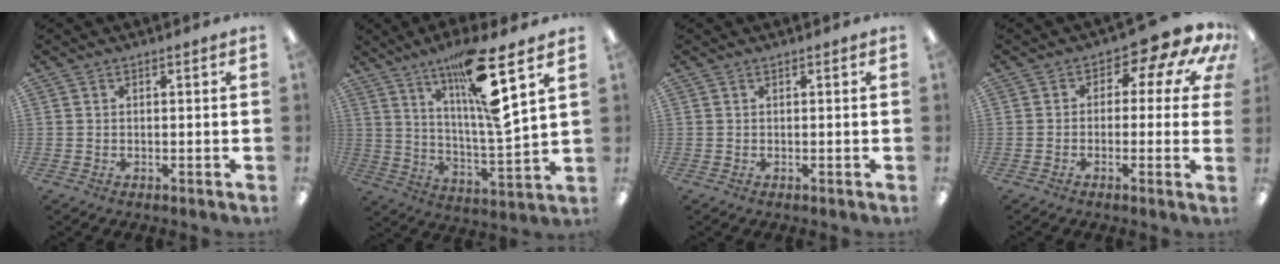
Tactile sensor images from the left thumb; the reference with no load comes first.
{"total": 18.2, "force": [11.5, 2.3, 13.9], "torque": [-0.237, -0.058, 0.175]}
{"total": 0.0}
{"total": 8.1, "force": [3.1, 4.3, 6.1], "torque": [-0.083, -0.021, 0.050]}